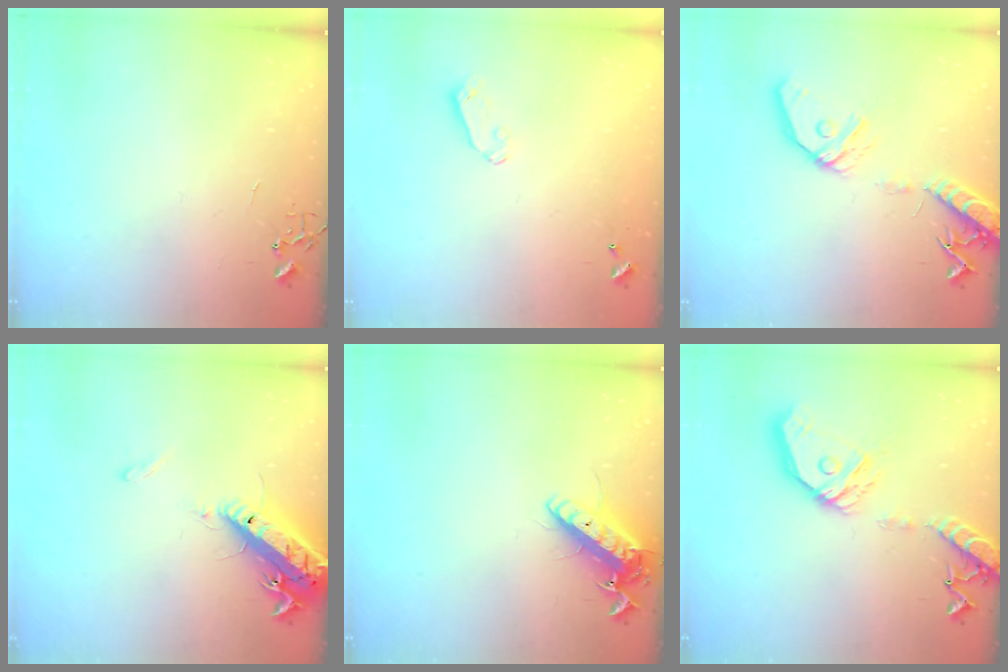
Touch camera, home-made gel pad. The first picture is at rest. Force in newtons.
{"total": 4.1, "press": 4.0, "slide": 0.4}
{"total": 15.4, "press": 15.2, "slide": 2.8}
{"total": 16.2, "press": 15.7, "slide": 3.6}
{"total": 14.1, "press": 13.9, "slide": 2.6}
{"total": 17.9, "press": 17.7, "slide": 2.6}